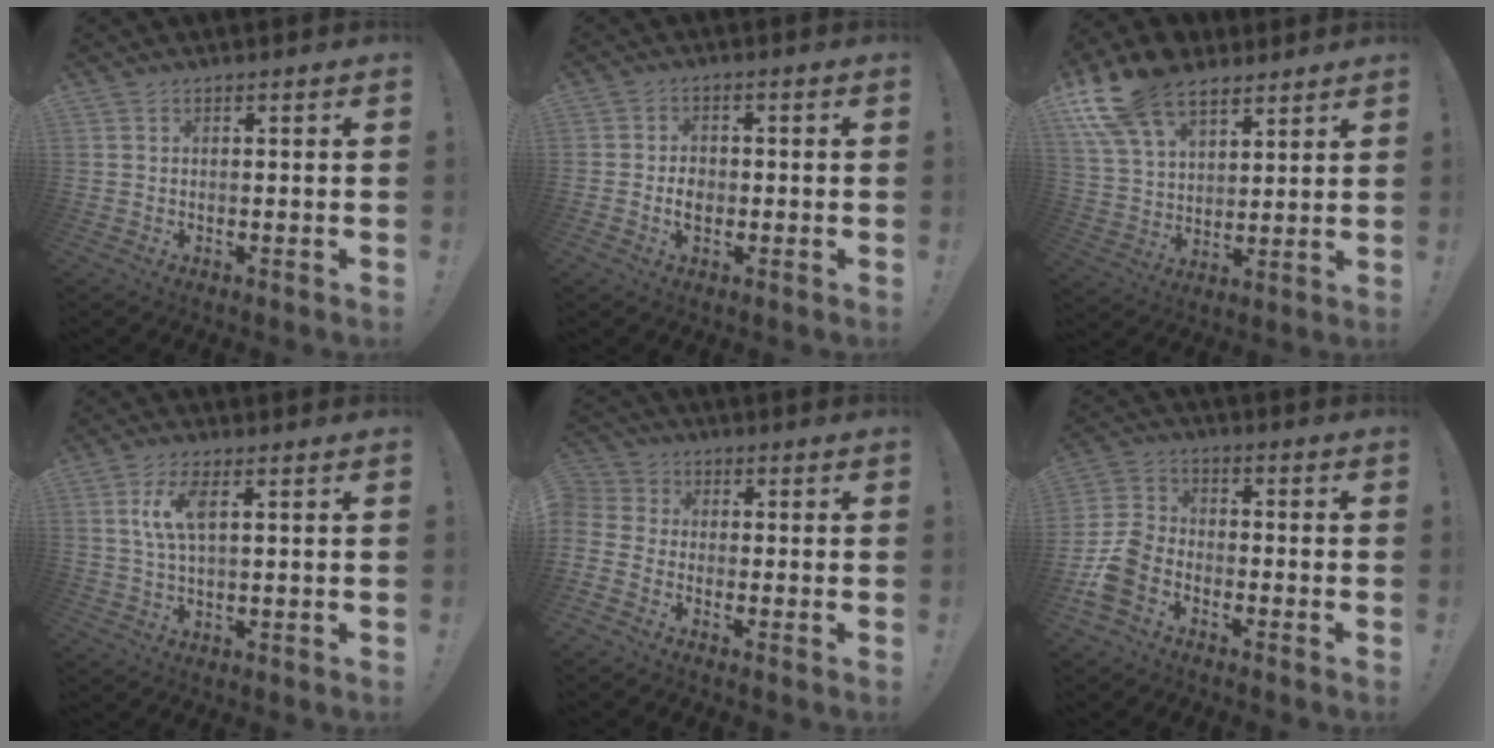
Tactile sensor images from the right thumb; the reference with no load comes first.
{"total": 3.8, "force": [-1.3, 2.8, 2.3], "torque": [-0.029, 0.001, -0.026]}
{"total": 18.5, "force": [11.6, 10.9, 9.3], "torque": [-0.165, -0.055, 0.220]}
{"total": 4.9, "force": [1.7, 1.3, 4.4], "torque": [-0.083, 0.000, 0.027]}
{"total": 5.0, "force": [-3.1, 3.4, 1.9], "torque": [-0.047, 0.016, -0.058]}
{"total": 10.3, "force": [-6.0, 6.6, 5.1], "torque": [-0.093, 0.036, -0.111]}